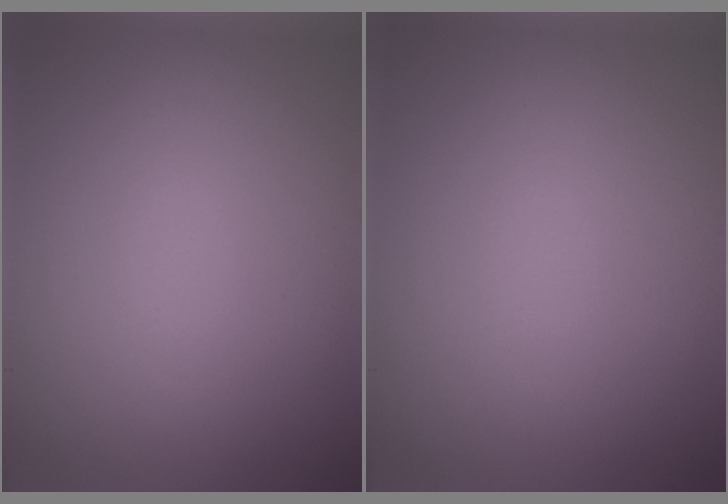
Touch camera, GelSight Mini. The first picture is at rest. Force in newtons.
{"total": 0.0}